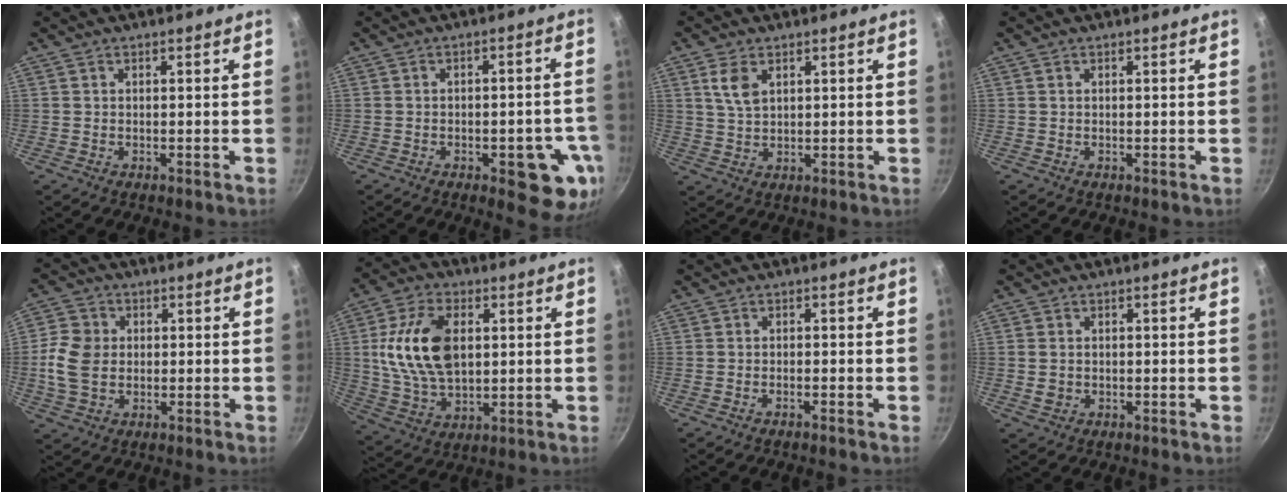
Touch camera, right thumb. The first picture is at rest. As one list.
[{"total": 10.3, "force": [-3.6, 4.8, 8.4], "torque": [-0.054, 0.008, -0.043]}, {"total": 4.9, "force": [2.1, 2.8, 3.4], "torque": [-0.062, -0.007, 0.045]}, {"total": 0.0}, {"total": 8.7, "force": [-0.2, 6.8, 5.3], "torque": [-0.090, 0.005, -0.013]}, {"total": 16.0, "force": [2.5, 9.8, 12.3], "torque": [-0.217, -0.003, 0.049]}, {"total": 1.0, "force": [-0.9, 0.1, 0.5], "torque": [-0.019, 0.010, -0.016]}, {"total": 2.3, "force": [-0.3, 1.9, 1.3], "torque": [-0.022, 0.004, -0.005]}]